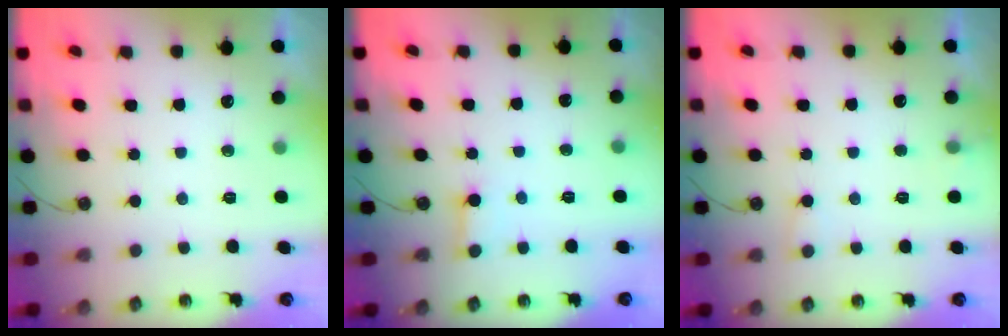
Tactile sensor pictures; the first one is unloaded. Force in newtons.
{"total": 2.8, "press": 2.8, "slide": 0.3}
{"total": 6.3, "press": 6.3, "slide": 0.4}